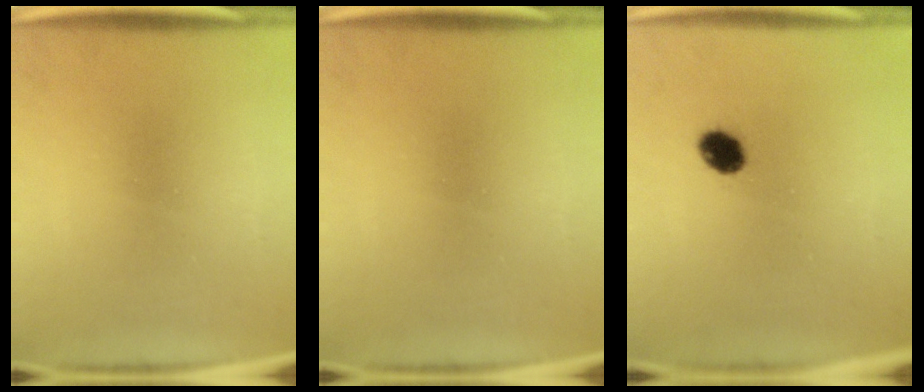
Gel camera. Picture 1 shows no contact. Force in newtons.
{"total": 0.0}
{"total": 4.8}